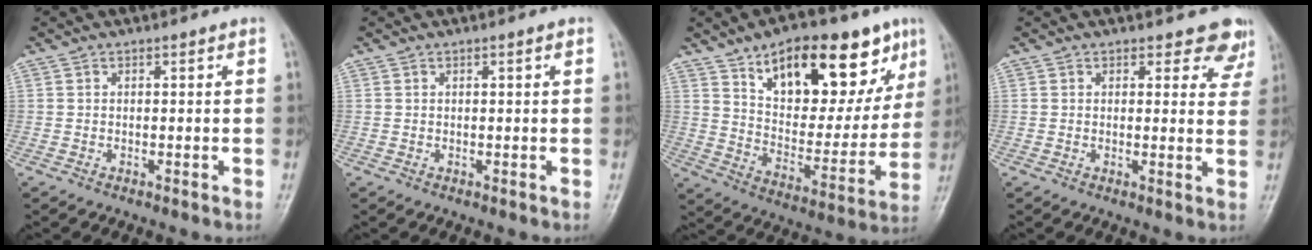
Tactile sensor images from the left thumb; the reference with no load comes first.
{"total": 0.8, "force": [0.3, 0.1, 0.7], "torque": [-0.013, 0.002, 0.005]}
{"total": 24.3, "force": [12.7, 11.3, 17.4], "torque": [-0.210, -0.029, 0.202]}
{"total": 5.8, "force": [4.9, 2.8, 1.2], "torque": [0.027, -0.028, 0.039]}